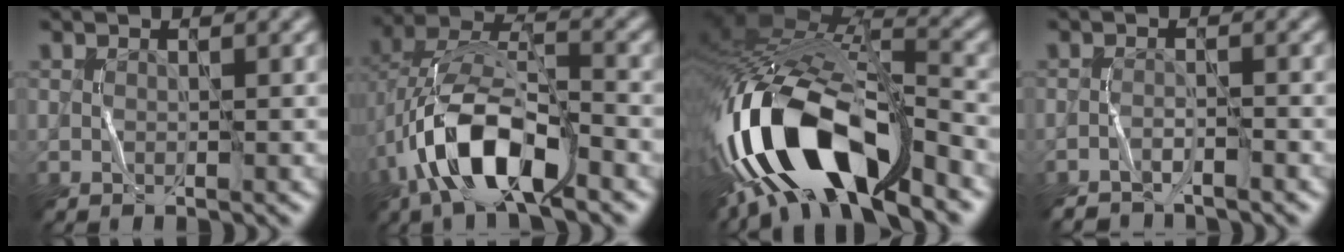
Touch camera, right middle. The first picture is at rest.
{"total": 10.0, "force": [-4.5, 4.2, 7.9], "torque": [-0.158, 0.012, -0.085]}
{"total": 15.5, "force": [-7.9, 6.1, 11.8], "torque": [-0.228, 0.003, -0.141]}
{"total": 1.9, "force": [-1.9, 0.2, 0.5], "torque": [-0.007, -0.001, -0.036]}